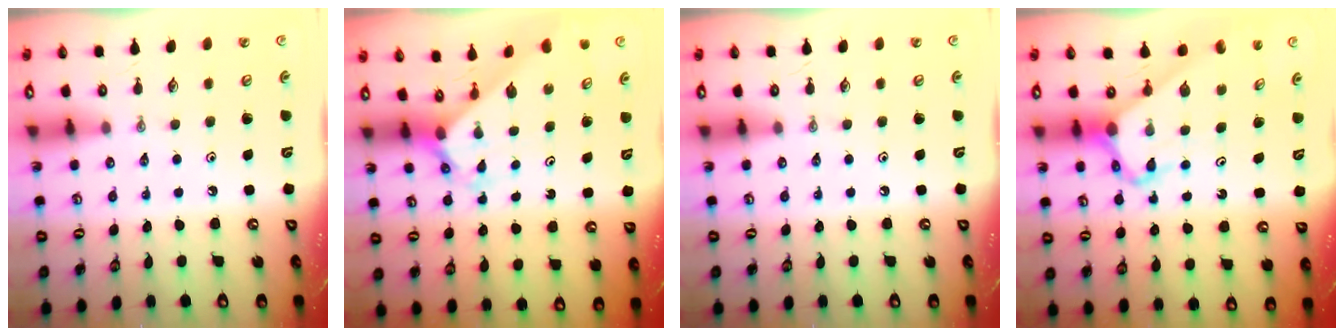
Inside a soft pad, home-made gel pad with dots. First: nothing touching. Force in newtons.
{"total": 1.8, "press": 1.8, "slide": 0.1}
{"total": 0.0}
{"total": 5.6, "press": 5.5, "slide": 0.7}